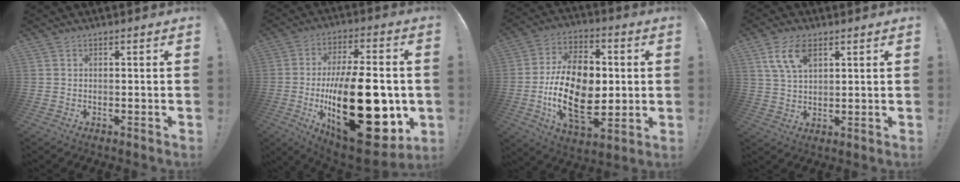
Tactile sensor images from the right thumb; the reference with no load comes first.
{"total": 34.1, "force": [-4.9, 15.5, 30.0], "torque": [-0.508, 0.019, -0.055]}
{"total": 22.9, "force": [-1.8, 14.3, 17.8], "torque": [-0.329, -0.004, -0.025]}
{"total": 8.8, "force": [4.4, 4.4, 6.2], "torque": [-0.121, -0.007, 0.082]}